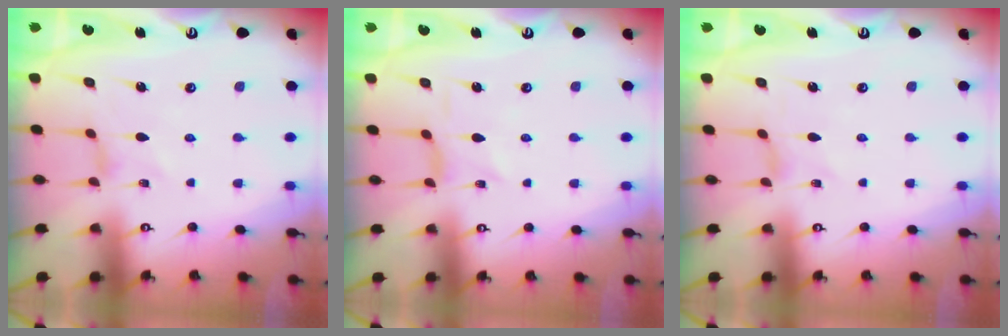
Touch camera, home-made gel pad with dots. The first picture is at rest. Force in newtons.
{"total": 0.0}
{"total": 0.0}